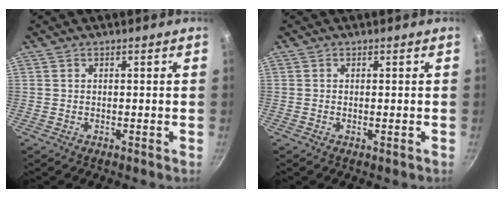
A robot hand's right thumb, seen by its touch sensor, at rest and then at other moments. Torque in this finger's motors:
{"motor_torque": [-0.66, -0.38, -0.09, -0.08, -0.01]}